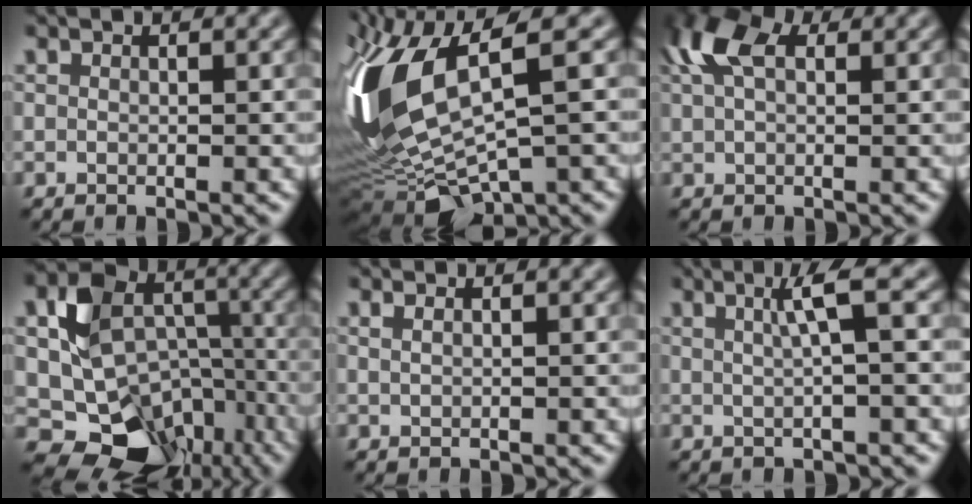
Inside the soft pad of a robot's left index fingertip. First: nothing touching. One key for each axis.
{"total": 13.6, "fx": 0.7, "fy": 6.1, "fz": 12.1, "tx": -0.279, "ty": -0.006, "tz": 0.031}
{"total": 5.8, "fx": 2.6, "fy": 3.2, "fz": 4.1, "tx": -0.099, "ty": 0.018, "tz": 0.042}
{"total": 12.5, "fx": -3.6, "fy": 10.0, "fz": 6.7, "tx": -0.113, "ty": -0.023, "tz": -0.049}
{"total": 1.1, "fx": 0.7, "fy": 0.5, "fz": 0.7, "tx": -0.010, "ty": -0.004, "tz": 0.005}
{"total": 3.3, "fx": 0.8, "fy": 0.4, "fz": 3.2, "tx": -0.050, "ty": 0.011, "tz": 0.013}